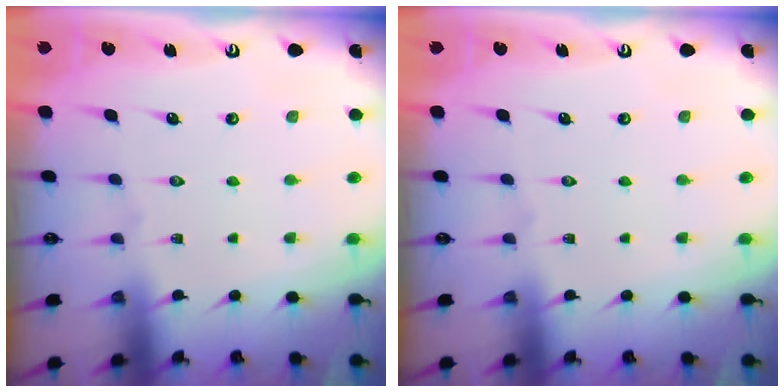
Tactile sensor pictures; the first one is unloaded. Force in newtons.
{"total": 0.0}